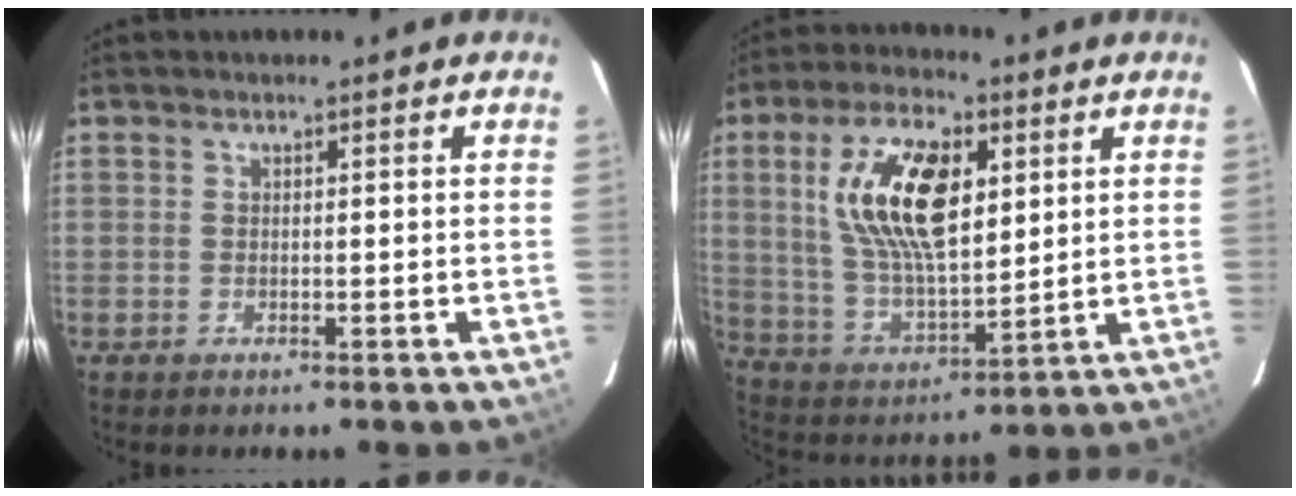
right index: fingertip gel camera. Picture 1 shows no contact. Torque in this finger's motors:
{"motor_torque": [1.59, 0.55, 1.05, 0.21]}